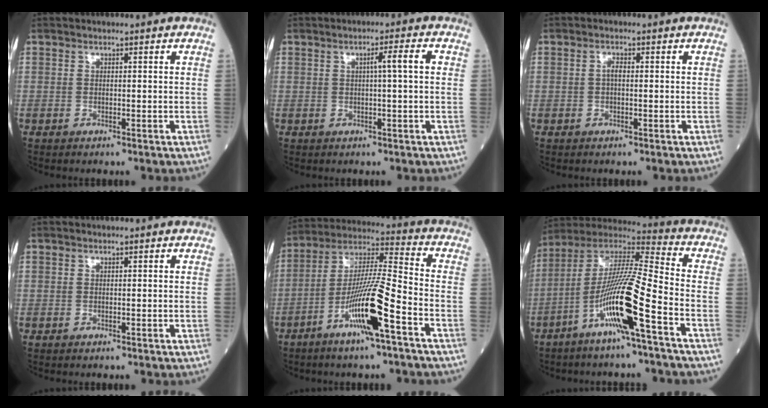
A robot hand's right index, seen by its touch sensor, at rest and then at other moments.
{"total": 3.2, "force": [0.5, -0.3, 3.2], "torque": [-0.050, 0.007, 0.007]}
{"total": 1.2, "force": [0.0, 0.4, 1.2], "torque": [-0.026, 0.002, -0.002]}
{"total": 0.0}
{"total": 14.0, "force": [-6.2, 0.3, 12.5], "torque": [-0.245, -0.003, -0.116]}
{"total": 15.3, "force": [-6.4, -0.2, 13.9], "torque": [-0.275, -0.003, -0.127]}